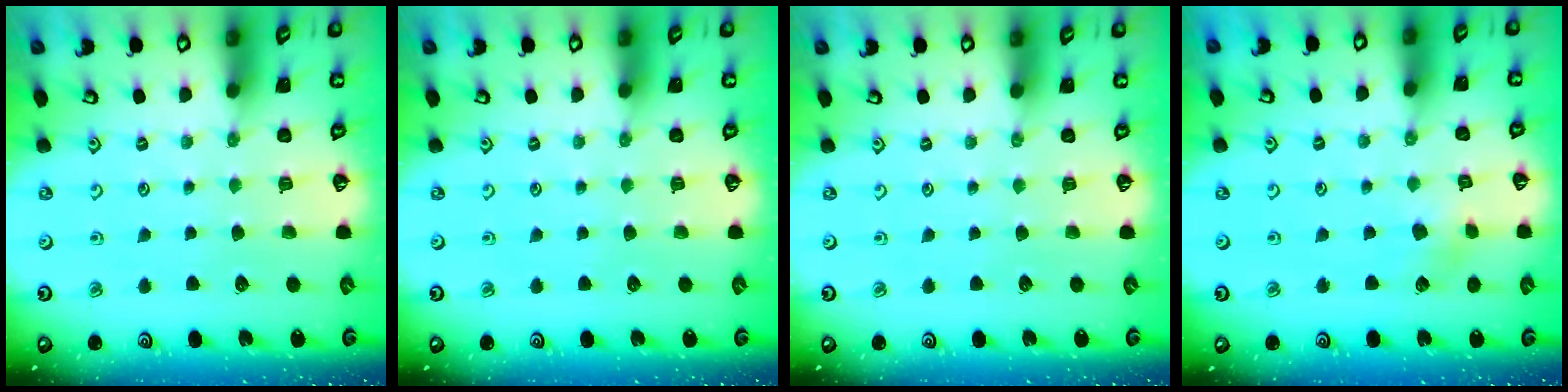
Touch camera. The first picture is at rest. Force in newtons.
{"total": 0.0}
{"total": 0.0}
{"total": 3.8, "press": 3.8, "slide": 0.5}